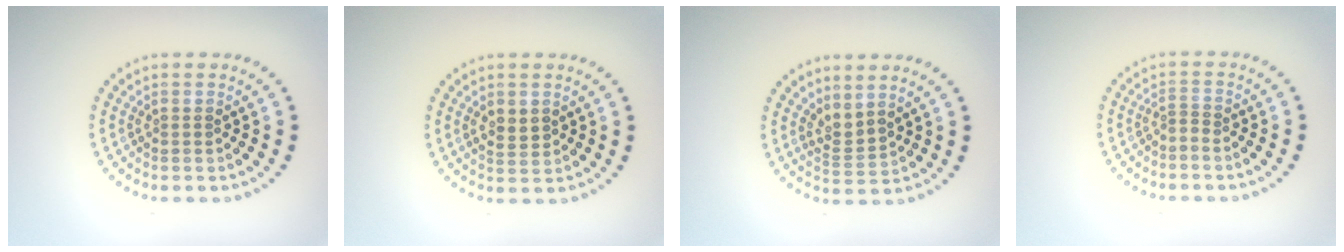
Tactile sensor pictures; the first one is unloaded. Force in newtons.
{"total": 1.7, "press": 1.7, "slide": 0.3}
{"total": 2.1, "press": 1.4, "slide": 1.6}
{"total": 0.8, "press": 0.3, "slide": 0.8}